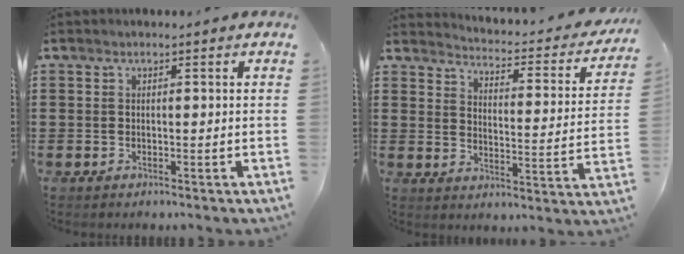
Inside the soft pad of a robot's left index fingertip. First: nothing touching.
{"total": 2.6, "force": [2.5, -0.1, 0.8], "torque": [-0.027, -0.034, 0.031]}